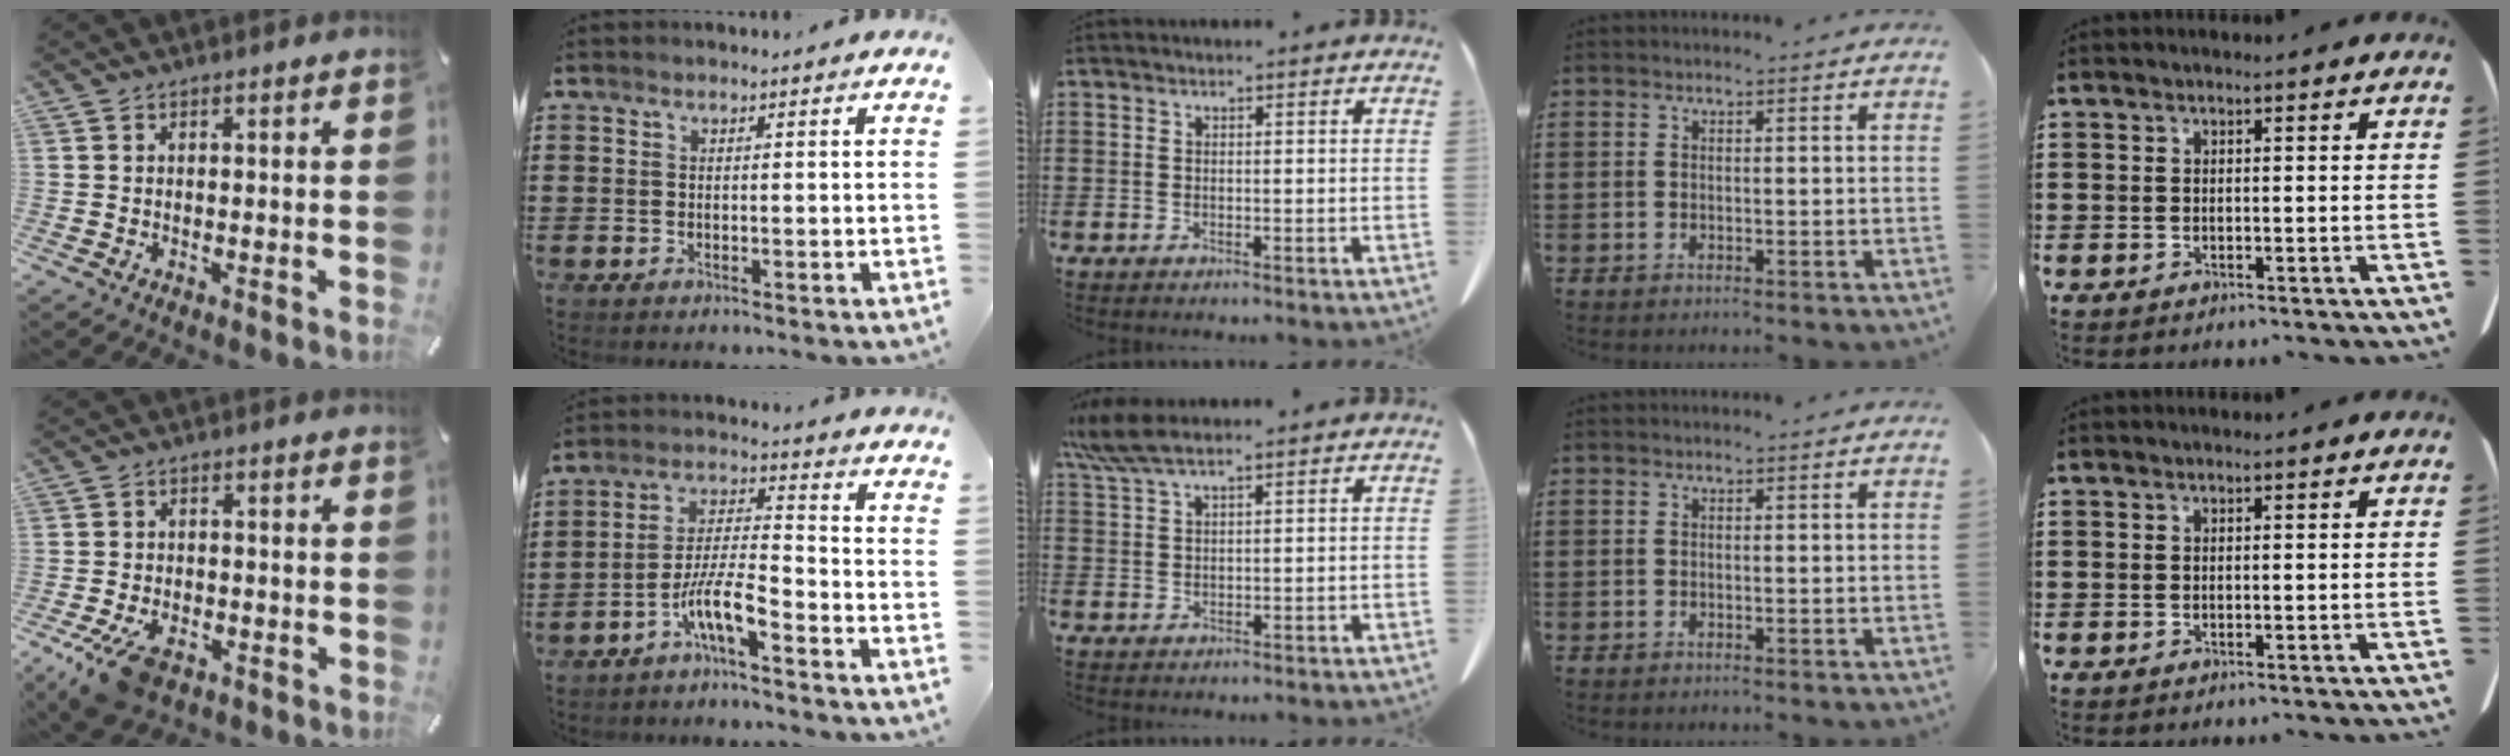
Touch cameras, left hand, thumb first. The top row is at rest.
{"thumb": {"total": 9.1, "force": [-4.9, 5.0, 5.9], "torque": [-0.131, 0.012, -0.088]}, "index": {"total": 8.2, "force": [-5.4, 1.6, 6.0], "torque": [-0.132, -0.002, -0.106]}, "middle": {"total": 5.1, "force": [3.7, 0.7, 3.4], "torque": [-0.081, -0.005, 0.066]}}